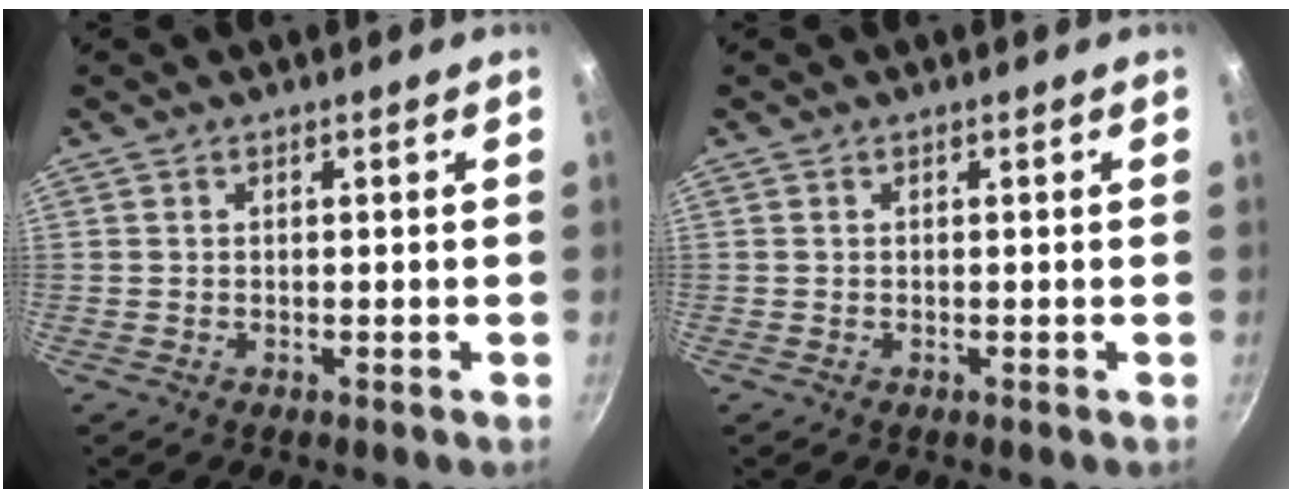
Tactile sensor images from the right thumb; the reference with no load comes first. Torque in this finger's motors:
{"motor_torque": [-0.06, -0.06, 0.02, 0.01, 0.00]}